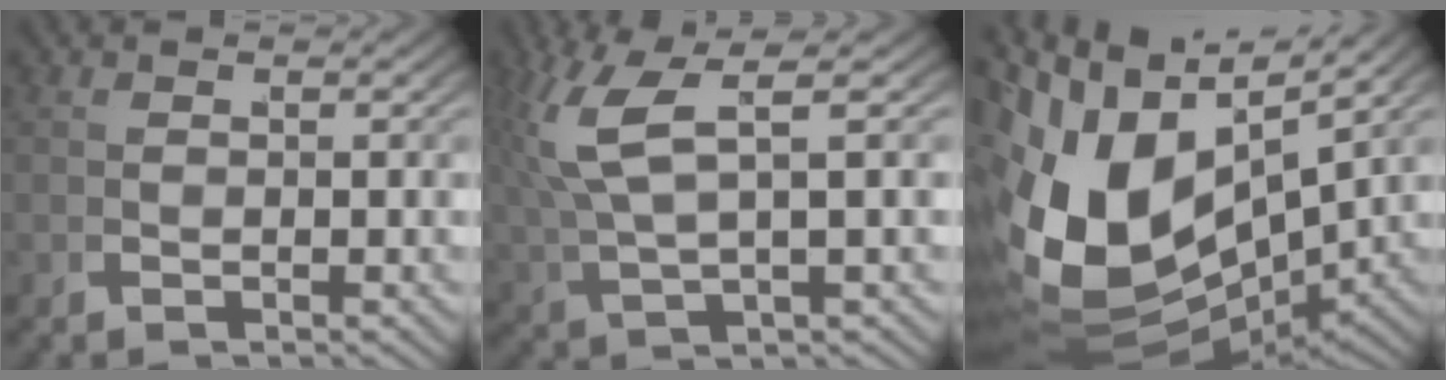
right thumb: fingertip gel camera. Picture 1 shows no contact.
{"total": 6.4, "force": [1.7, 3.1, 5.3], "torque": [-0.114, -0.003, 0.039]}
{"total": 20.5, "force": [-1.4, 14.7, 14.2], "torque": [-0.306, -0.073, 0.012]}